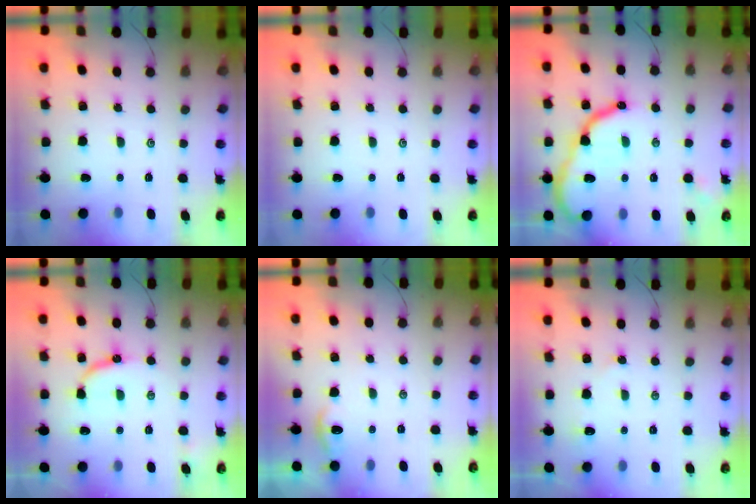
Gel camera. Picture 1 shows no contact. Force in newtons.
{"total": 0.0}
{"total": 16.1, "press": 16.1, "slide": 1.2}
{"total": 8.4, "press": 8.4, "slide": 0.6}
{"total": 1.5, "press": 1.5, "slide": 0.2}
{"total": 2.3, "press": 2.3, "slide": 0.3}